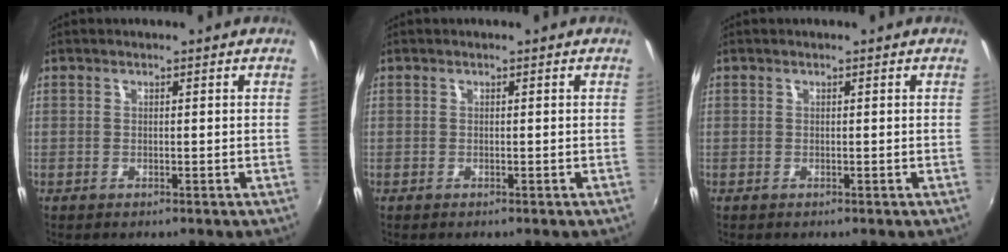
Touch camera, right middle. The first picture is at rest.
{"total": 0.0}
{"total": 0.0}